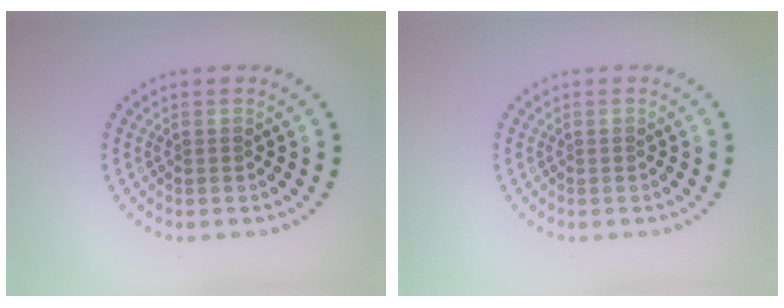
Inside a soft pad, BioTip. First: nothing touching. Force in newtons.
{"total": 0.0}